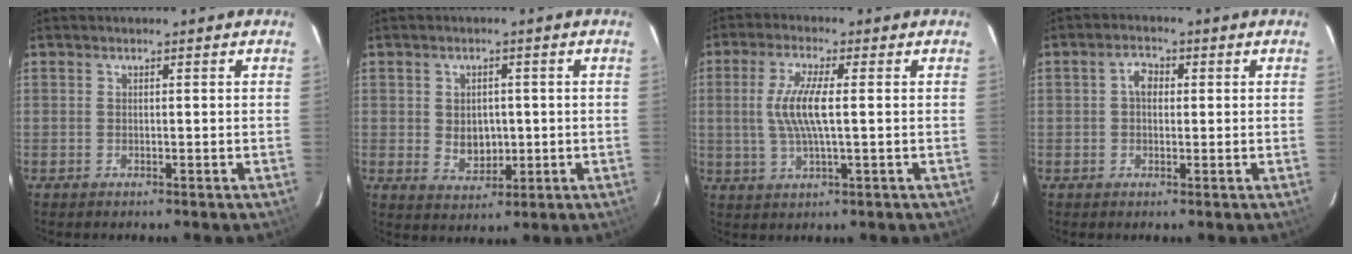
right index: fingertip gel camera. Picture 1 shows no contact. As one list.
[{"total": 5.3, "force": [-0.2, 4.2, 3.2], "torque": [-0.055, -0.004, 0.008]}, {"total": 6.8, "force": [0.6, 0.0, 6.8], "torque": [-0.141, -0.006, 0.013]}, {"total": 3.1, "force": [0.4, 2.3, 2.0], "torque": [-0.037, 0.013, 0.005]}]